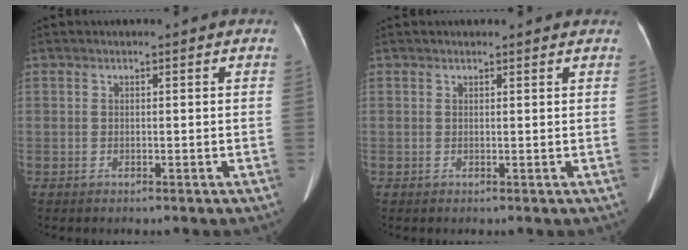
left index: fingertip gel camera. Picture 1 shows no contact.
{"total": 2.6, "force": [2.5, 0.4, 0.8], "torque": [-0.011, 0.002, 0.025]}